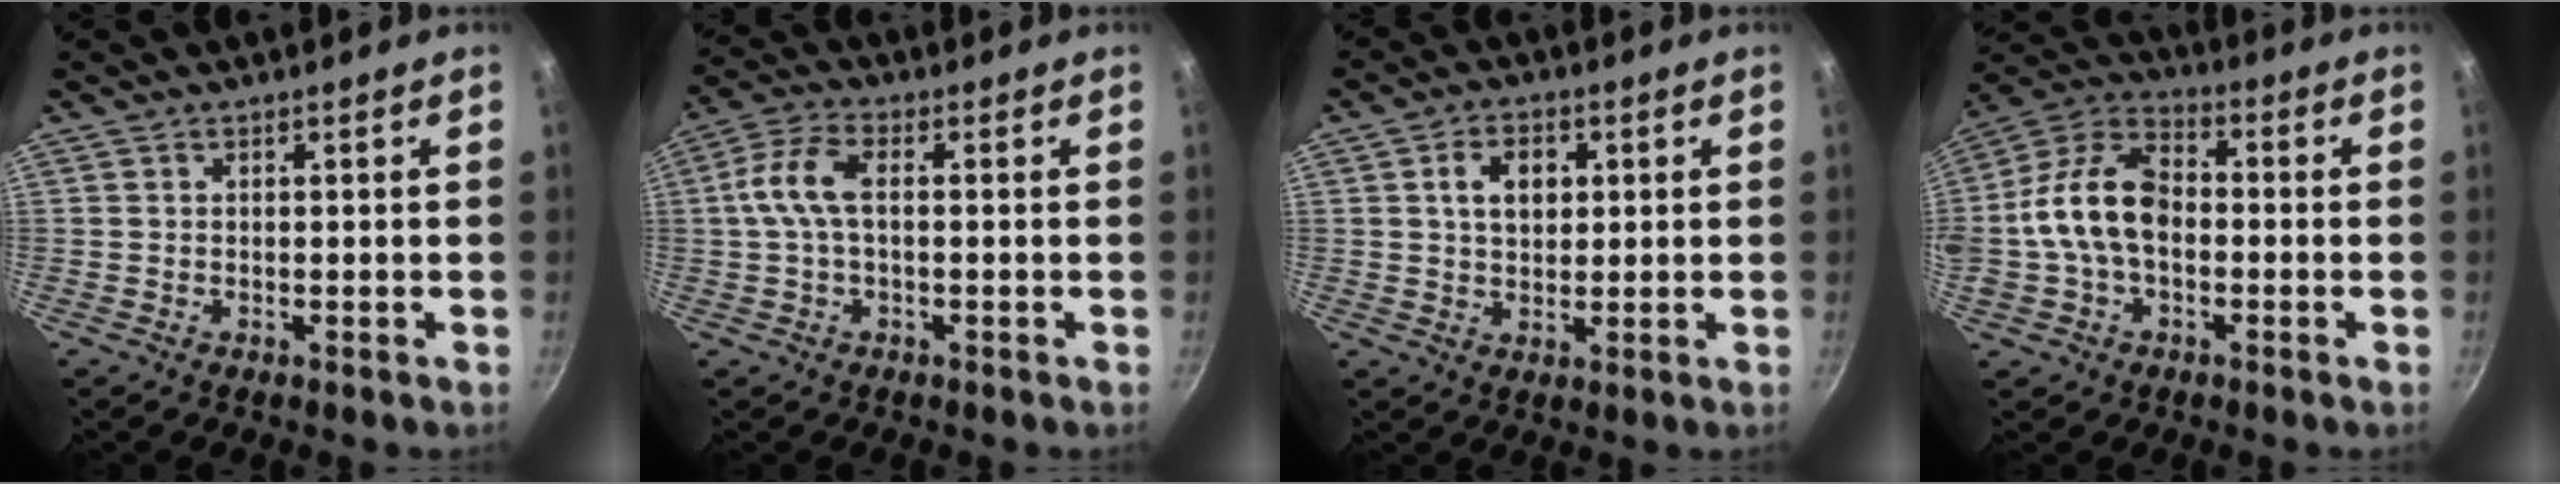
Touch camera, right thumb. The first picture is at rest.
{"total": 7.3, "force": [0.4, 3.5, 6.5], "torque": [-0.147, 0.022, 0.000]}
{"total": 6.4, "force": [1.6, 4.5, 4.3], "torque": [-0.052, 0.002, 0.025]}
{"total": 14.2, "force": [-1.2, 9.2, 10.7], "torque": [-0.181, 0.042, -0.040]}